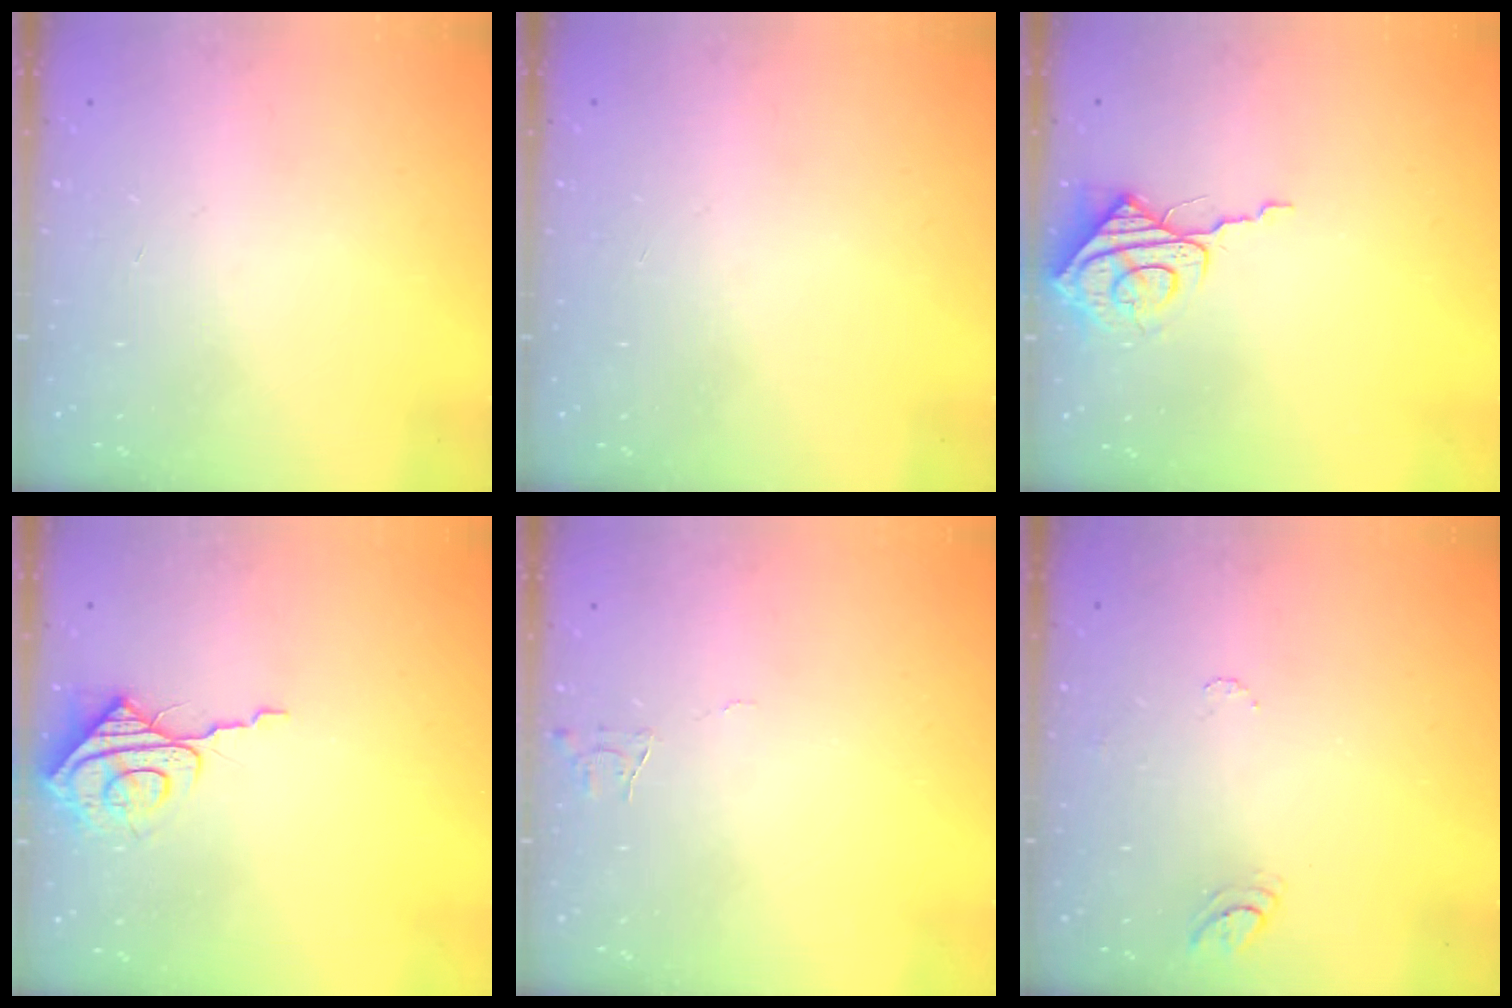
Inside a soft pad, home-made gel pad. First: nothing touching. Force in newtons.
{"total": 0.0}
{"total": 7.7, "press": 7.7, "slide": 0.4}
{"total": 8.5, "press": 8.4, "slide": 0.4}
{"total": 4.0, "press": 4.0, "slide": 0.4}
{"total": 5.5, "press": 5.5, "slide": 0.7}